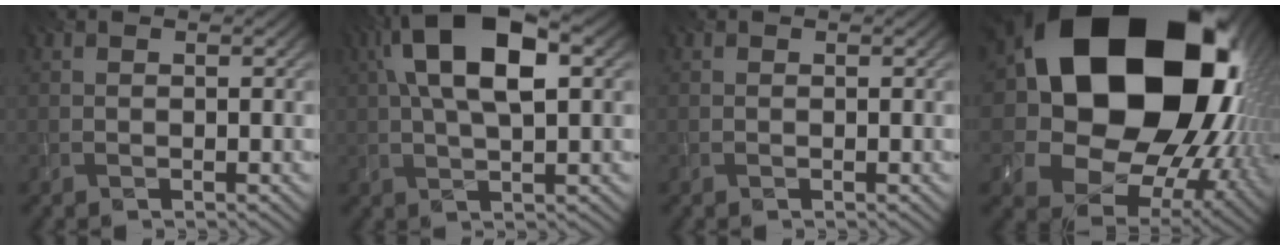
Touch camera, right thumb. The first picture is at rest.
{"total": 12.5, "force": [3.6, 5.0, 10.8], "torque": [-0.211, 0.019, 0.060]}
{"total": 0.0}
{"total": 23.2, "force": [5.7, 17.2, 14.4], "torque": [-0.300, -0.052, 0.149]}